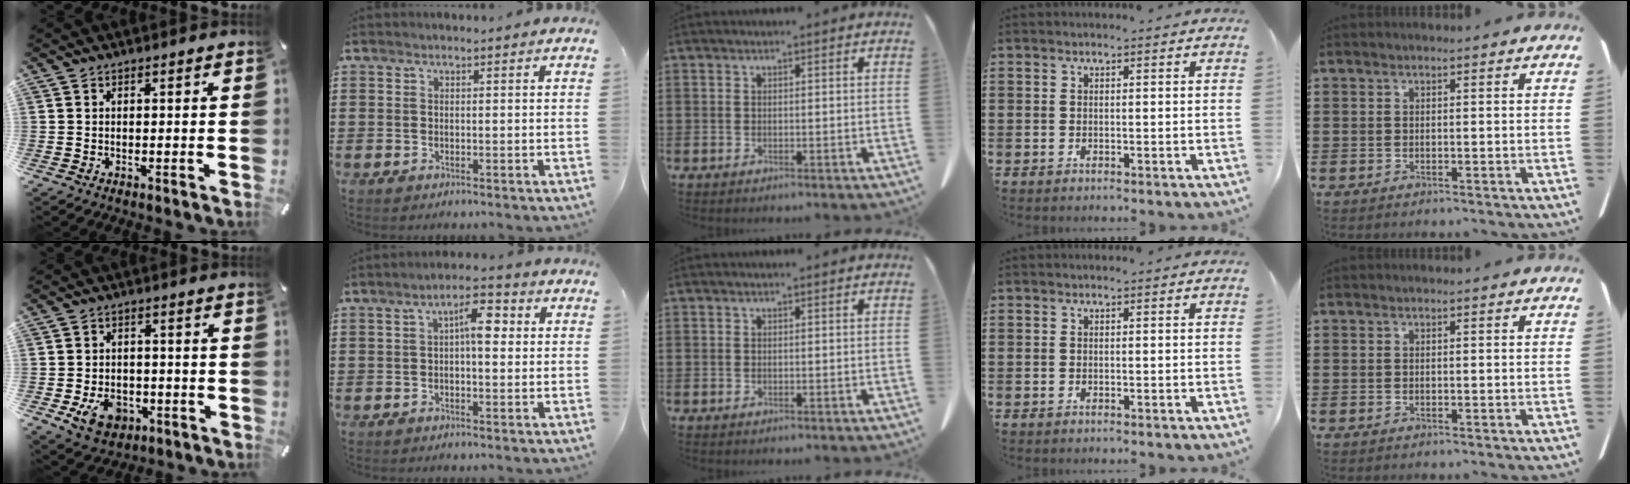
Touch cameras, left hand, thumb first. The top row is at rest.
{"thumb": {"total": 8.1, "force": [-2.7, 6.2, 4.5], "torque": [-0.085, 0.009, -0.050]}, "index": {"total": 5.8, "force": [0.8, 2.3, 5.2], "torque": [-0.079, 0.006, 0.005]}}